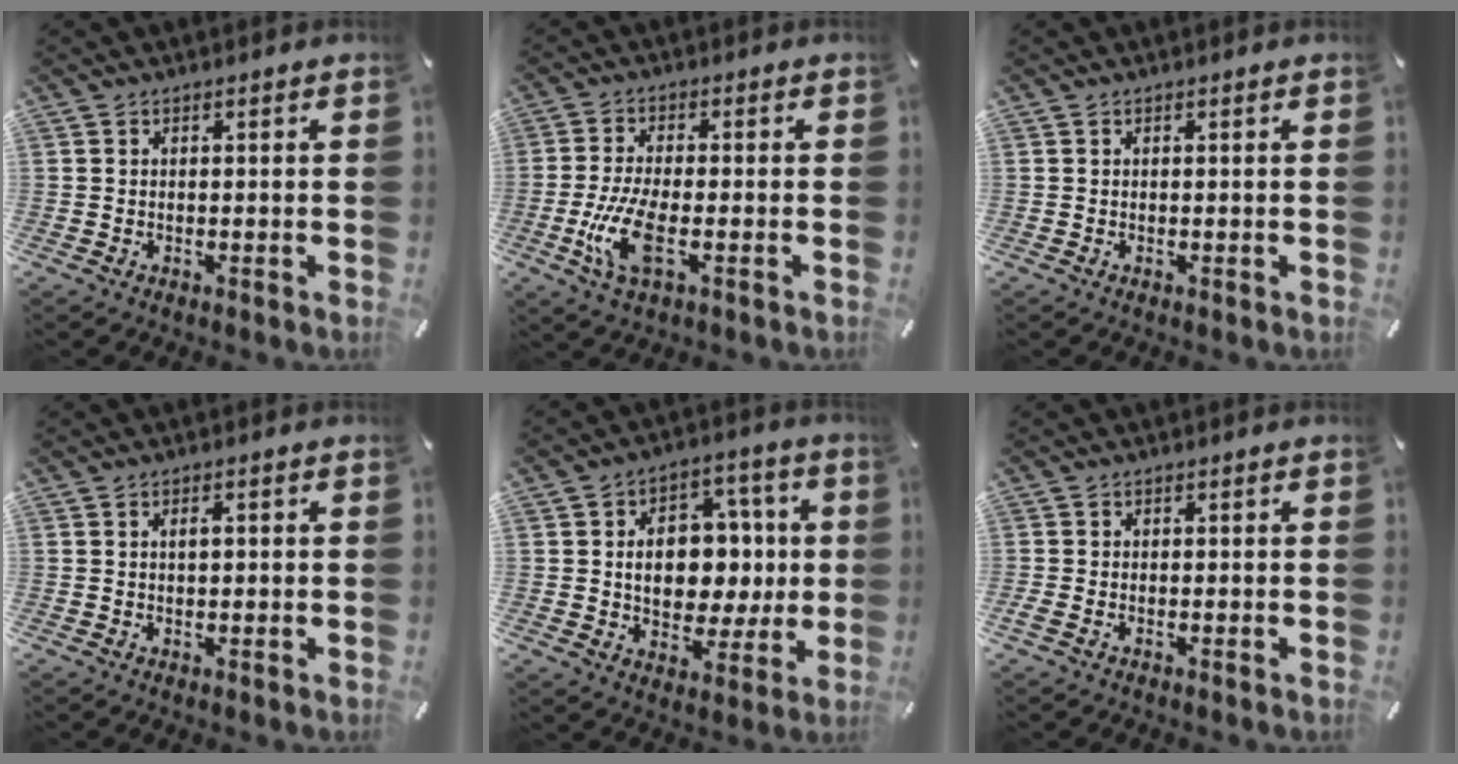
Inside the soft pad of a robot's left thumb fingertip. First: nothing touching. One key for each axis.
{"total": 9.6, "fx": -2.7, "fy": 3.5, "fz": 8.5, "tx": -0.195, "ty": -0.019, "tz": -0.051}
{"total": 0.0}
{"total": 1.7, "fx": 0.3, "fy": 0.8, "fz": 1.4, "tx": -0.022, "ty": 0.000, "tz": 0.003}
{"total": 12.0, "fx": 0.3, "fy": 9.7, "fz": 7.1, "tx": -0.093, "ty": 0.004, "tz": 0.015}
{"total": 1.0, "fx": -0.5, "fy": 0.5, "fz": 0.6, "tx": -0.013, "ty": -0.001, "tz": -0.008}